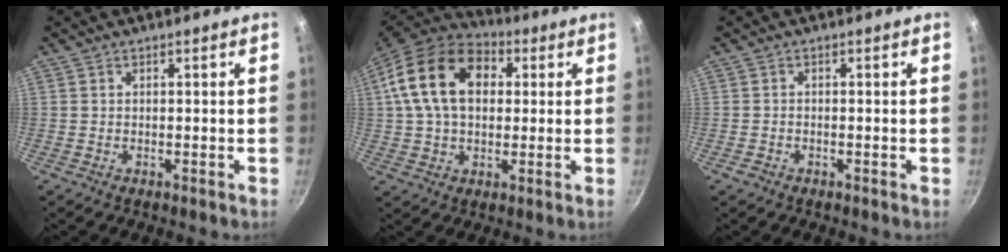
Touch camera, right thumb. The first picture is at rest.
{"total": 17.5, "force": [3.8, 12.0, 12.2], "torque": [-0.195, 0.018, 0.051]}
{"total": 1.1, "force": [-0.7, 0.7, 0.5], "torque": [-0.016, 0.005, -0.014]}